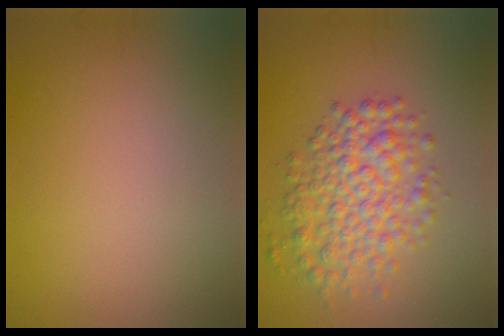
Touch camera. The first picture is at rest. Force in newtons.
{"total": 5.4, "press": 5.4, "slide": 0.1}